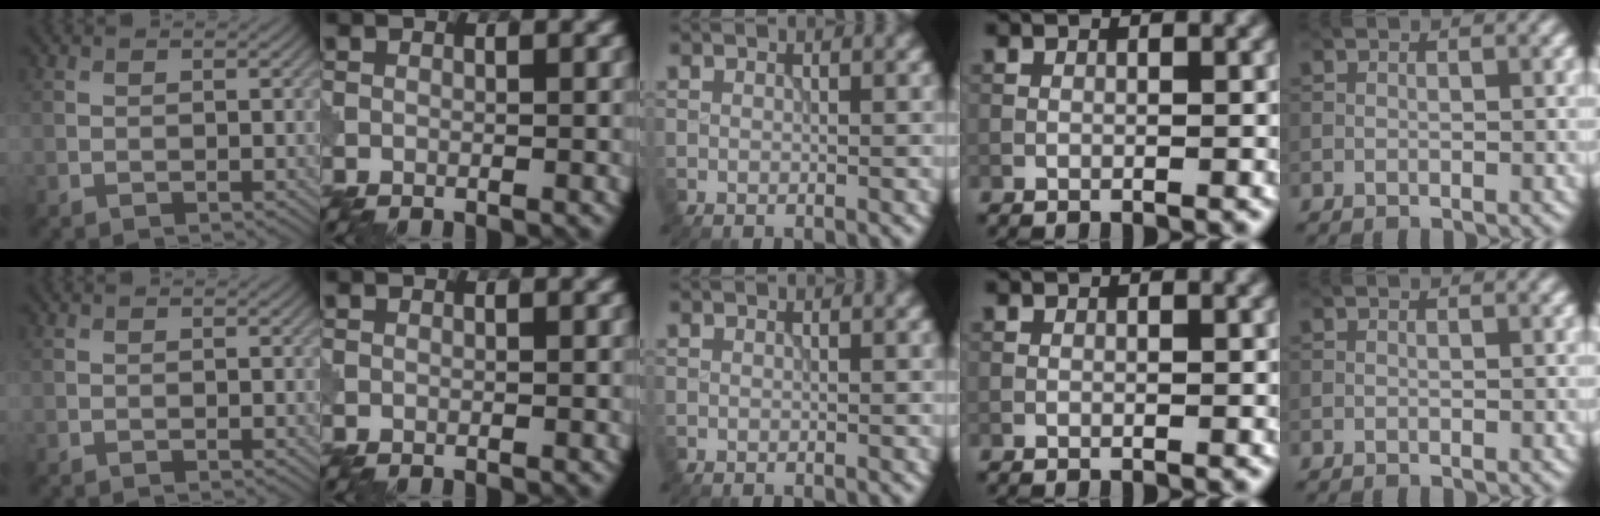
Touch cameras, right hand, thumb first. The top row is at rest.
{}